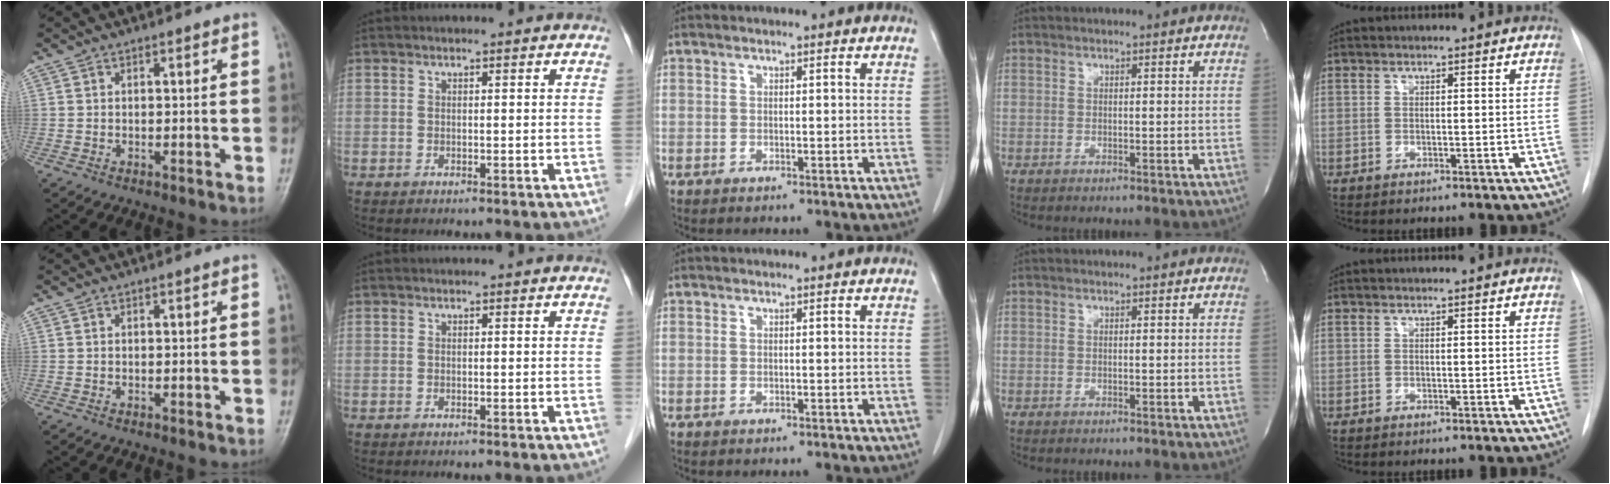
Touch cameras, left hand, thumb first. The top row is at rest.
{}